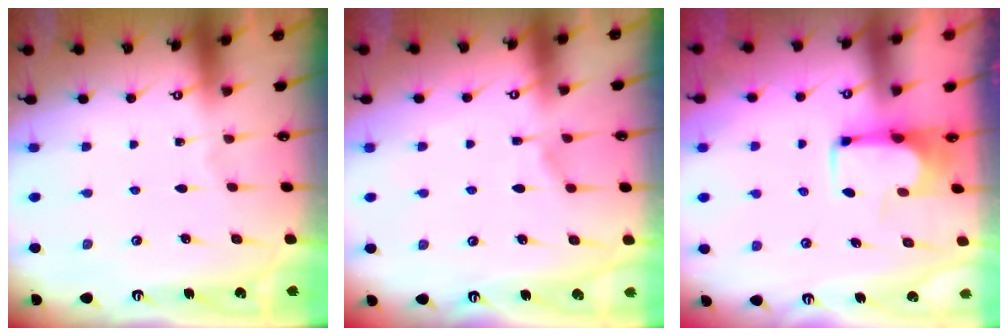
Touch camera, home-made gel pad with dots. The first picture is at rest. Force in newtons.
{"total": 6.3, "press": 6.2, "slide": 0.7}
{"total": 3.2, "press": 3.1, "slide": 0.4}